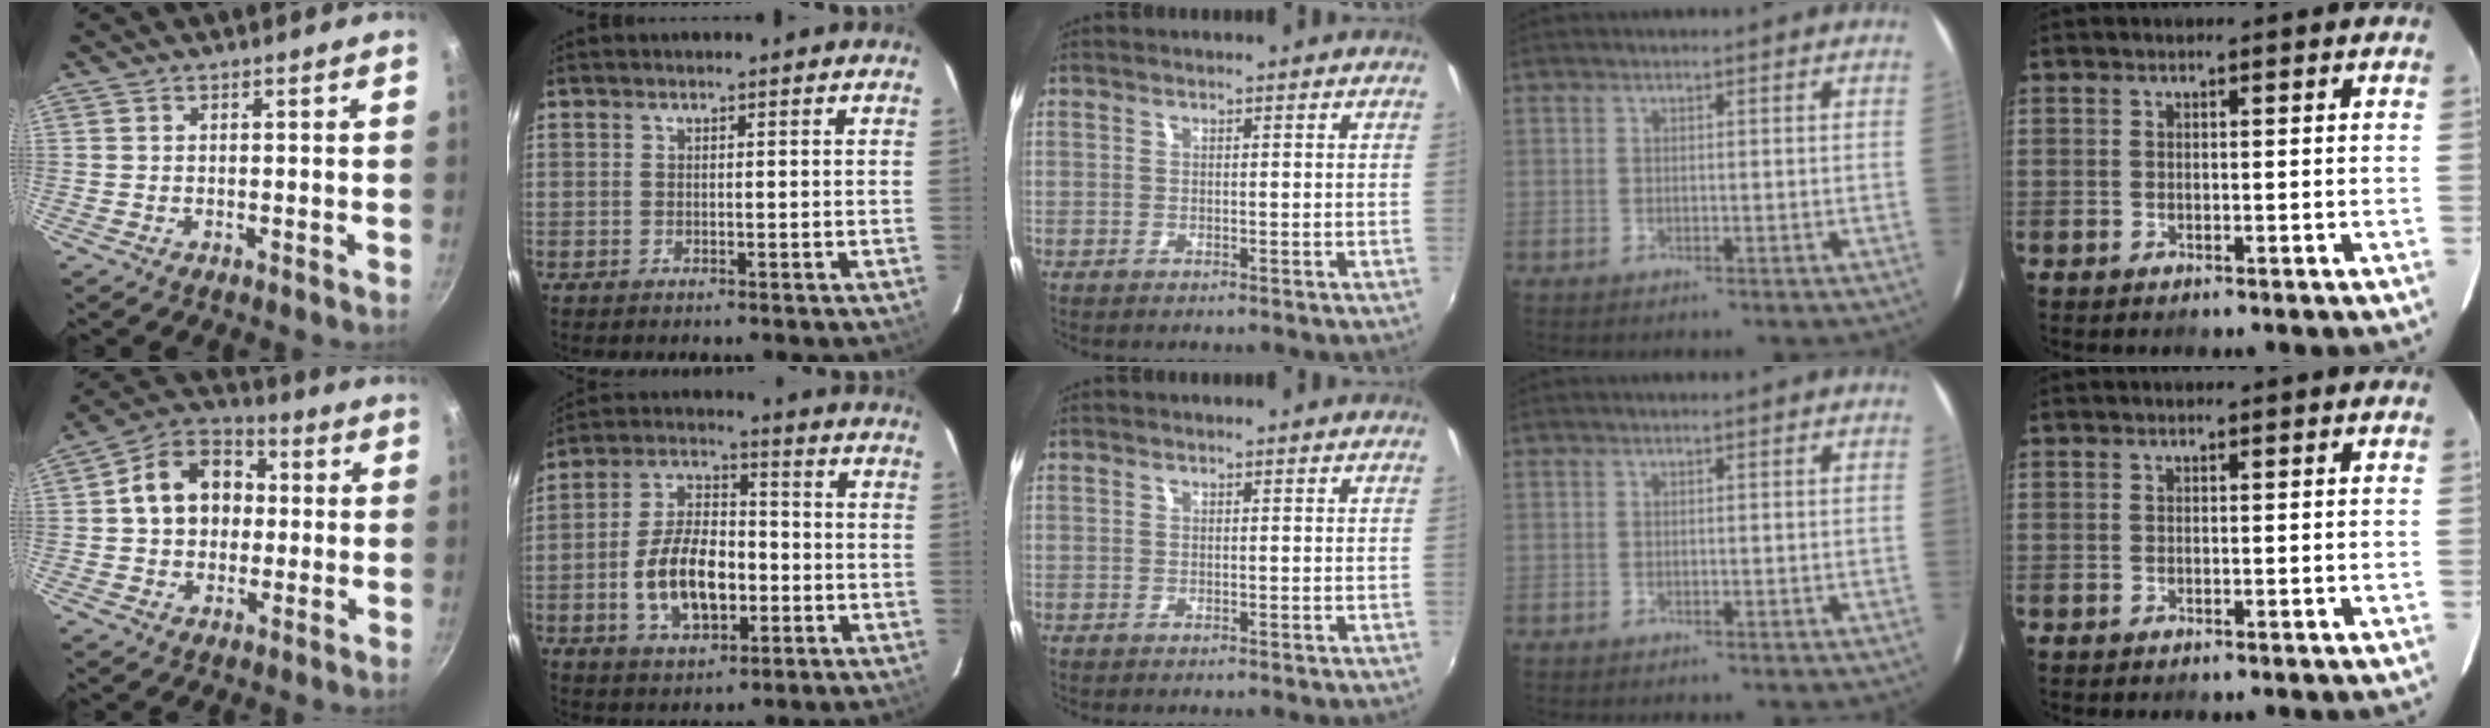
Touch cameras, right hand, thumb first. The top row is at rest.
{"thumb": {"total": 13.8, "force": [1.2, 10.8, 8.5], "torque": [-0.106, 0.029, 0.002]}, "index": {"total": 13.3, "force": [-3.3, 7.3, 10.6], "torque": [-0.208, 0.014, -0.048]}}